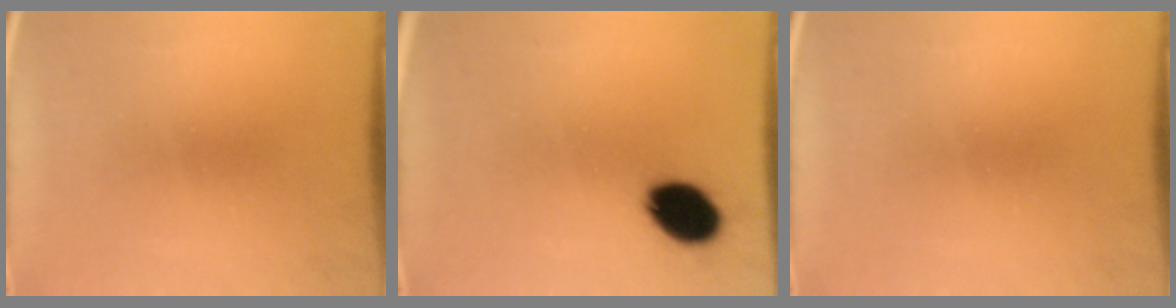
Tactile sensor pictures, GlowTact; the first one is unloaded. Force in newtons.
{"total": 9.8}
{"total": 0.0}